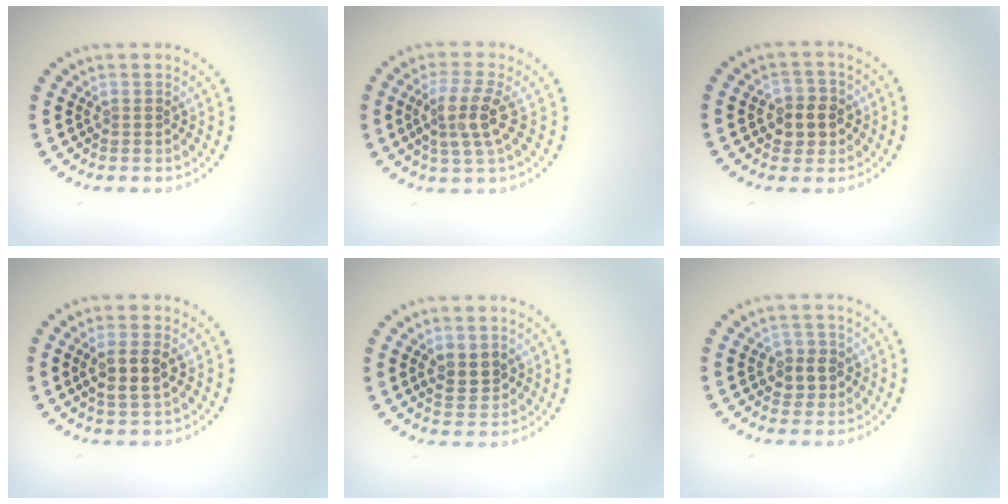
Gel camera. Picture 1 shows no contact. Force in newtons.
{"total": 3.5, "press": 2.9, "slide": 1.9}
{"total": 2.7, "press": 2.6, "slide": 0.7}
{"total": 2.7, "press": 2.5, "slide": 1.1}
{"total": 2.4, "press": 2.4, "slide": 0.5}
{"total": 2.3, "press": 2.2, "slide": 0.7}